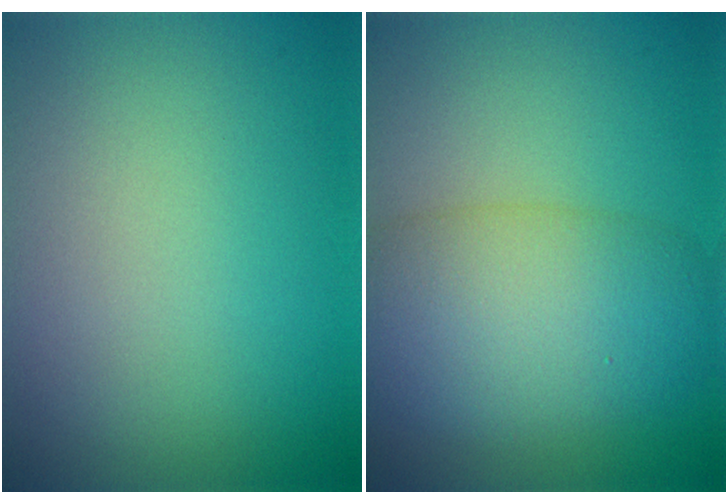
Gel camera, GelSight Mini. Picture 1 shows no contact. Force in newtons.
{"total": 7.7, "press": 7.6, "slide": 0.6}